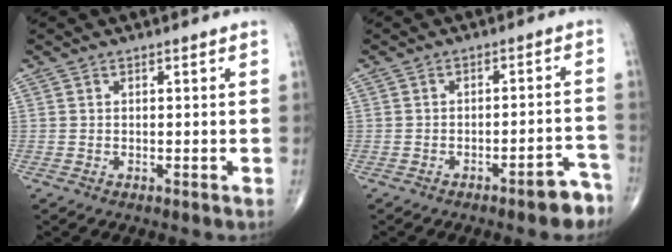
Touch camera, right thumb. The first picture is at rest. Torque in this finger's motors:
{"motor_torque": [0.83, 0.96, 0.46, -0.56, 0.12]}